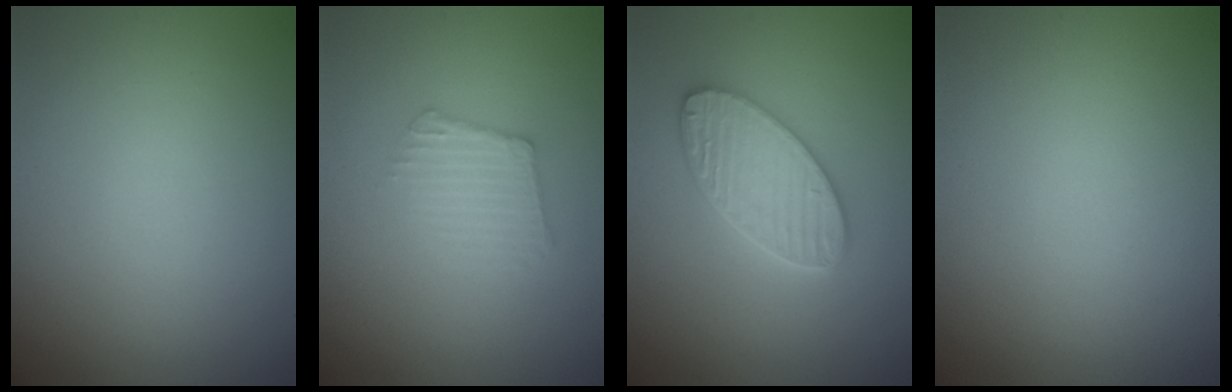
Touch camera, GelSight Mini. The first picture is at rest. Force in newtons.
{"total": 2.1, "press": 2.0, "slide": 0.4}
{"total": 4.7, "press": 4.2, "slide": 2.1}
{"total": 0.0}